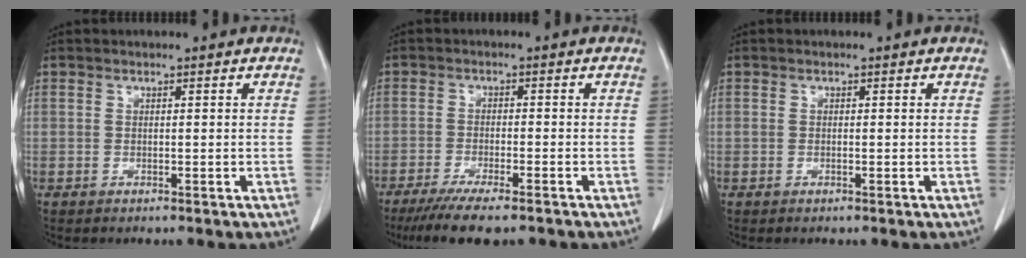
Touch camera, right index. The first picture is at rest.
{"total": 9.5, "force": [-7.5, 1.4, 5.7], "torque": [-0.083, -0.019, -0.115]}
{"total": 0.0}